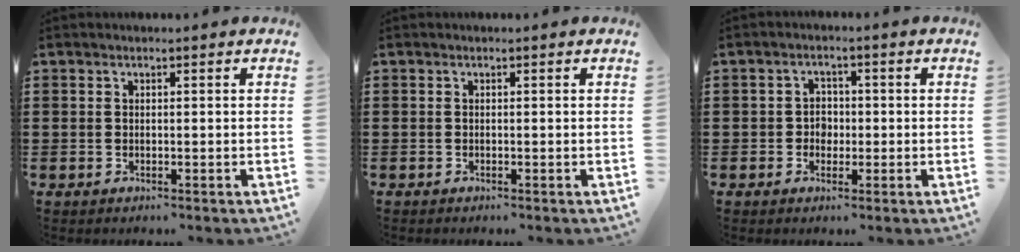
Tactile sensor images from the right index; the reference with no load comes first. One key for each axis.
{"total": 0.0}
{"total": 2.5, "fx": -0.5, "fy": 2.2, "fz": 1.0, "tx": -0.027, "ty": 0.006, "tz": -0.014}